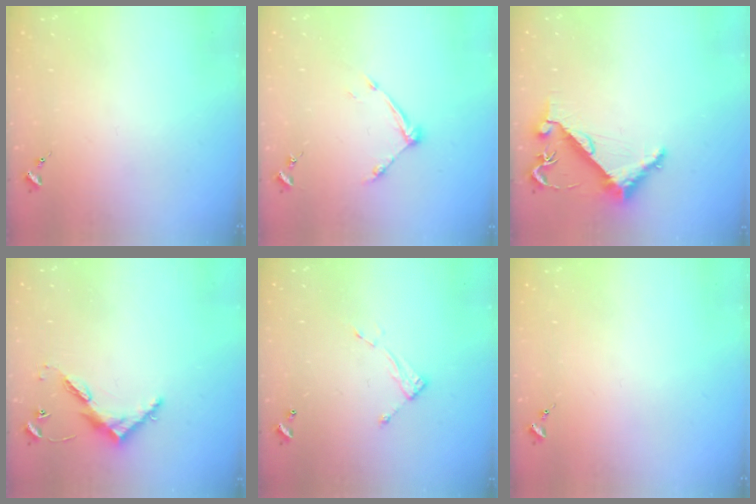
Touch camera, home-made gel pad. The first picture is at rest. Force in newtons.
{"total": 8.4, "press": 8.4, "slide": 0.5}
{"total": 6.3, "press": 6.3, "slide": 0.6}
{"total": 6.8, "press": 6.8, "slide": 0.5}
{"total": 6.1, "press": 6.1, "slide": 0.2}
{"total": 0.0}